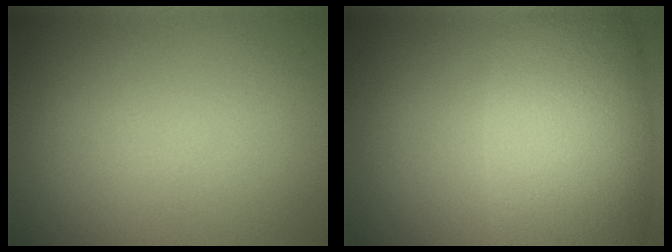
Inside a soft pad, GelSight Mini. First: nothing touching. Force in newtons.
{"total": 9.9, "press": 9.9, "slide": 0.1}